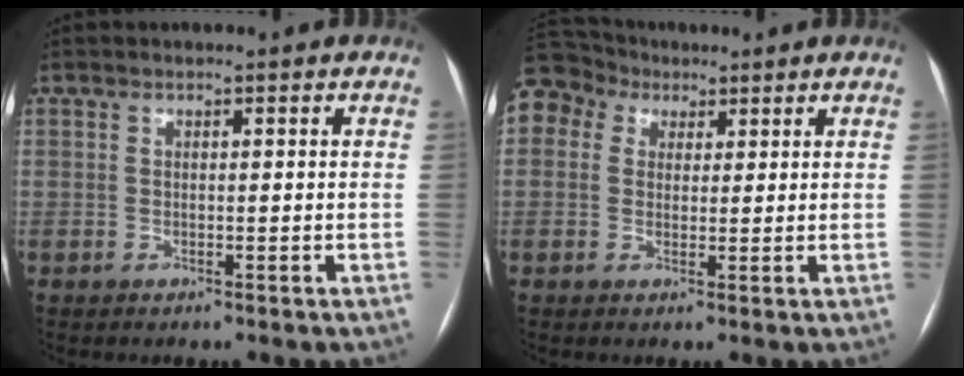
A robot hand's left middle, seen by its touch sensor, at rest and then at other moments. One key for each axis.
{"total": 10.5, "fx": 5.4, "fy": 8.4, "fz": 3.2, "tx": -0.090, "ty": 0.058, "tz": 0.103}